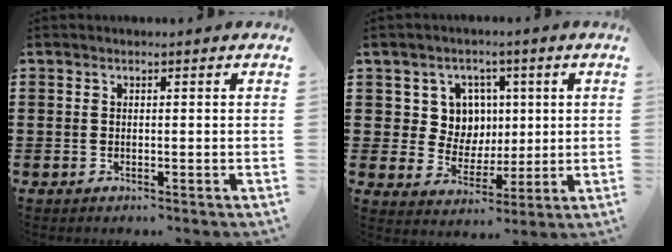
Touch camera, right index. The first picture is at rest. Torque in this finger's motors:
{"motor_torque": [0.16, 0.16, 0.14, 0.05]}